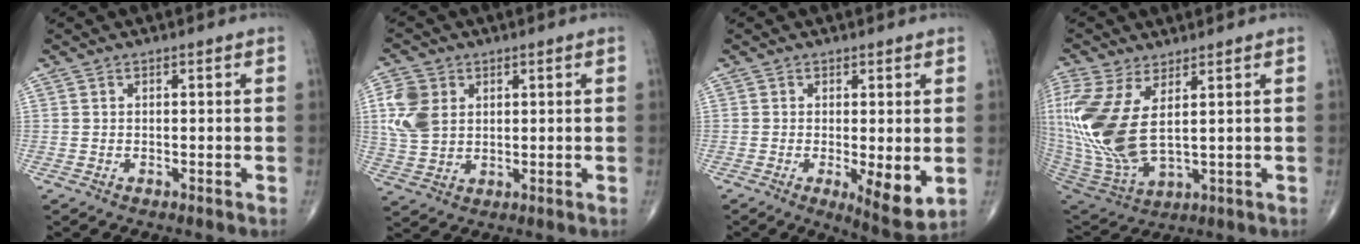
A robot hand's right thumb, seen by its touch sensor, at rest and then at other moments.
{"total": 8.3, "force": [2.1, 6.2, 5.1], "torque": [-0.097, -0.004, 0.046]}
{"total": 7.0, "force": [-1.1, 2.1, 6.6], "torque": [-0.098, -0.022, -0.014]}
{"total": 18.4, "force": [3.7, 8.5, 15.9], "torque": [-0.377, -0.027, 0.087]}